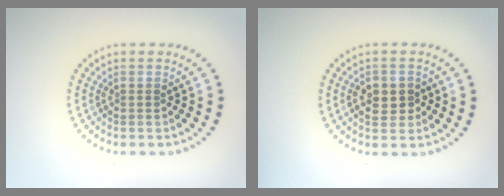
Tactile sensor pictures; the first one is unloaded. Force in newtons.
{"total": 2.8, "press": 2.7, "slide": 0.5}